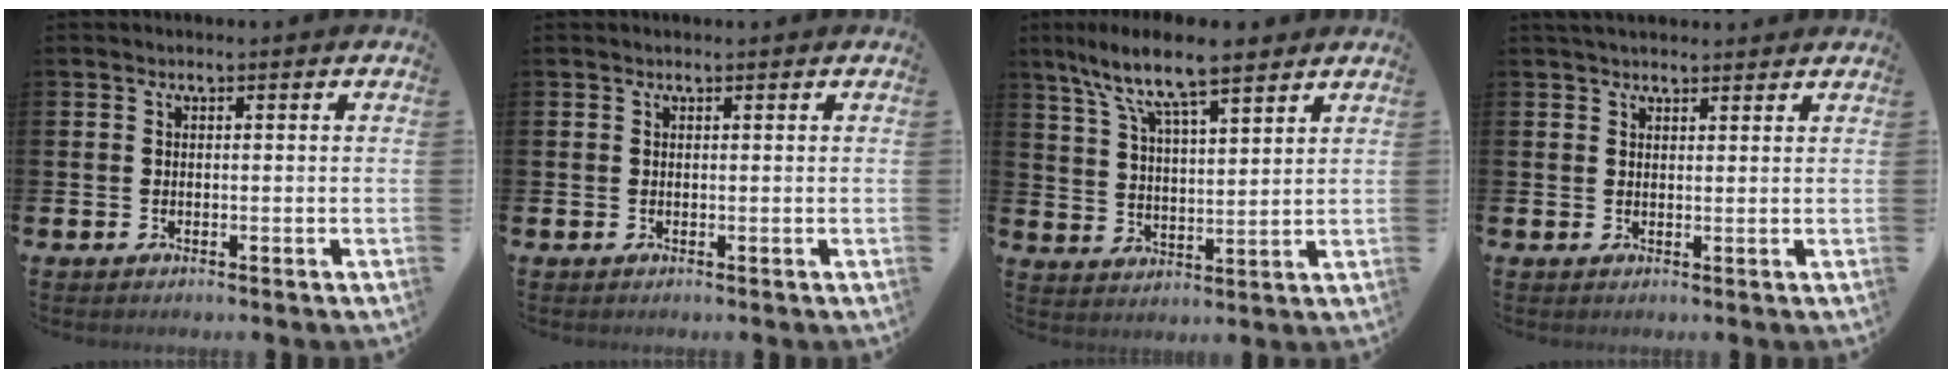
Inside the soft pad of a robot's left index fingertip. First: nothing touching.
{"total": 0.0}
{"total": 9.7, "force": [8.3, 1.8, 4.8], "torque": [-0.124, -0.028, 0.148]}
{"total": 2.6, "force": [2.5, 0.7, 0.5], "torque": [-0.004, -0.007, 0.044]}